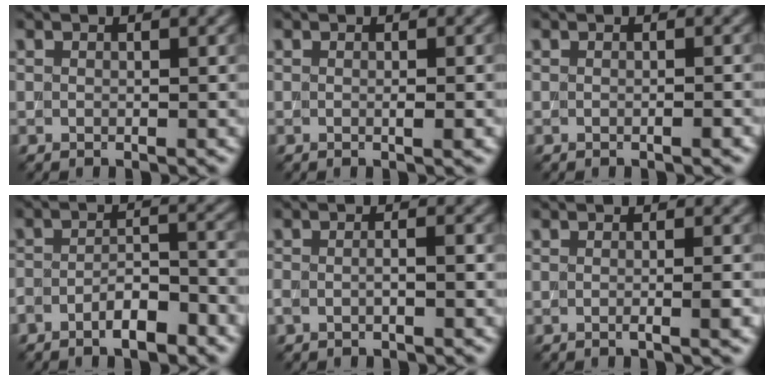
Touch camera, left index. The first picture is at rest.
{"total": 1.5, "force": [-0.1, 0.4, 1.4], "torque": [-0.015, -0.001, -0.005]}
{"total": 1.2, "force": [-0.1, 0.5, 1.1], "torque": [-0.003, -0.001, -0.007]}
{"total": 4.4, "force": [-2.9, 1.3, 3.0], "torque": [-0.051, 0.006, -0.050]}
{"total": 1.4, "force": [-0.6, 0.4, 1.2], "torque": [-0.019, 0.002, -0.013]}
{"total": 2.4, "force": [-0.3, 0.8, 2.2], "torque": [-0.018, -0.002, -0.013]}